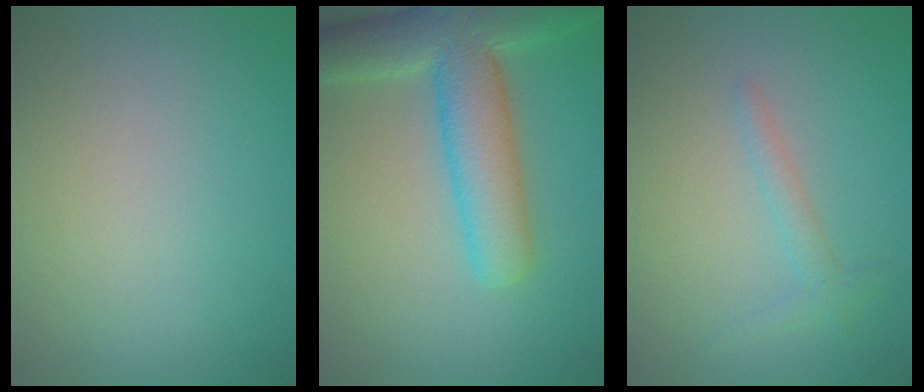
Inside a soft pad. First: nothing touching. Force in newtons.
{"total": 8.1, "press": 8.0, "slide": 0.7}
{"total": 1.4, "press": 1.4, "slide": 0.1}